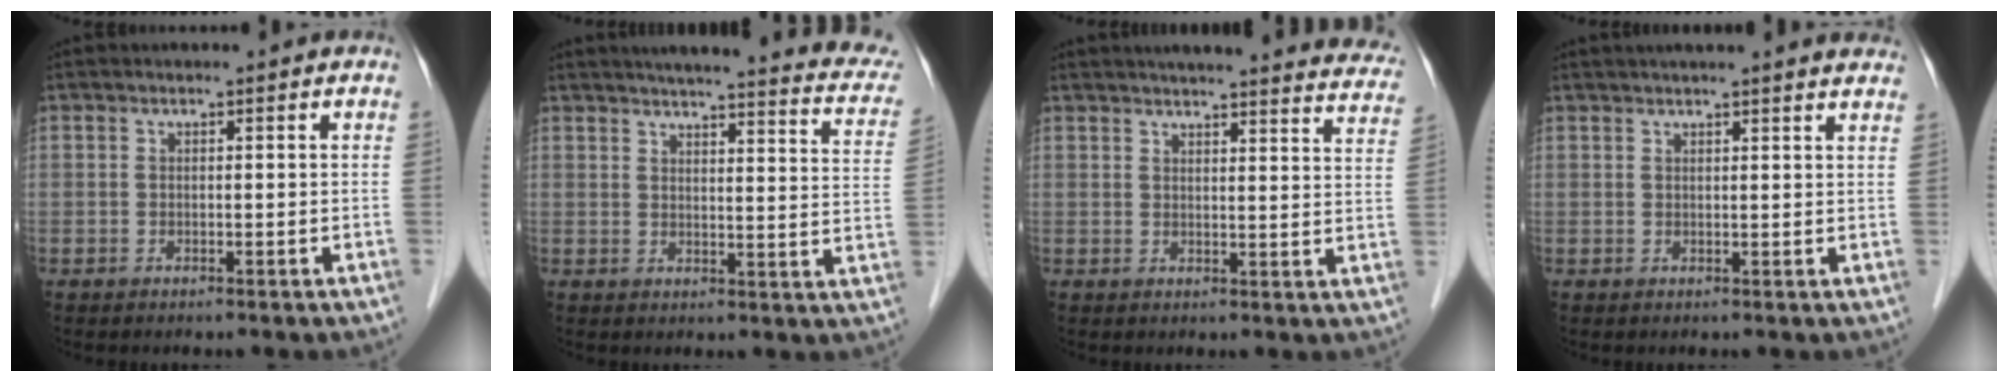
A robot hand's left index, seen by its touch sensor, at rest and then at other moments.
{"total": 22.7, "force": [20.0, 3.0, 10.4], "torque": [-0.126, -0.026, 0.219]}
{"total": 26.0, "force": [24.3, 3.0, 8.8], "torque": [-0.120, -0.054, 0.271]}
{"total": 14.0, "force": [12.7, 1.0, 5.8], "torque": [-0.078, 0.029, 0.150]}